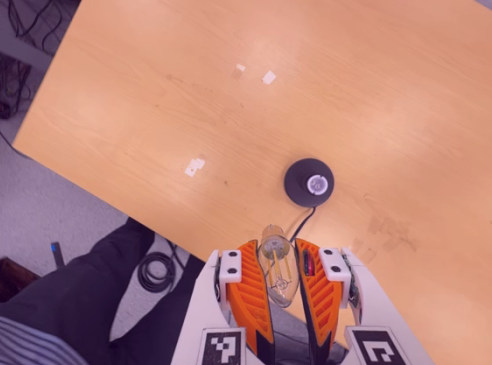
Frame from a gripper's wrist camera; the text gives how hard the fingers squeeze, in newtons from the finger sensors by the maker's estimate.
{"total": 21.5, "left": 24.7, "right": 18.3}